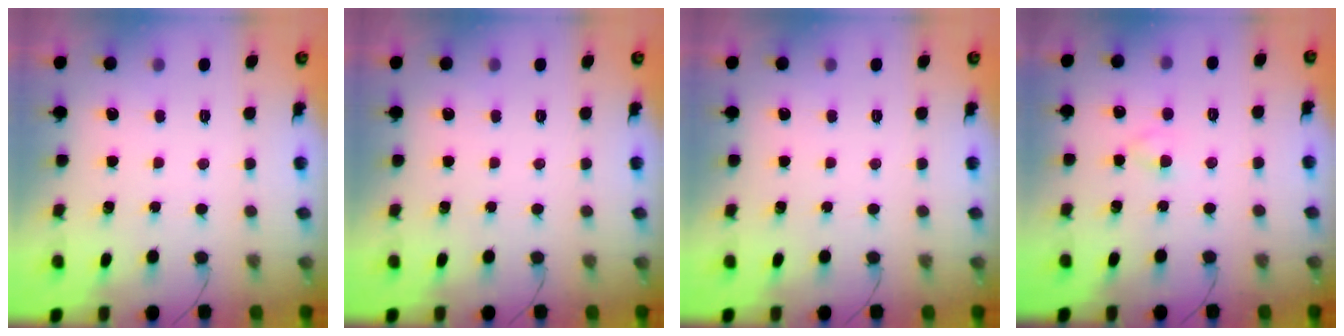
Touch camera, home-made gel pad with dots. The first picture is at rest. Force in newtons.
{"total": 0.0}
{"total": 0.0}
{"total": 2.5, "press": 2.3, "slide": 1.0}